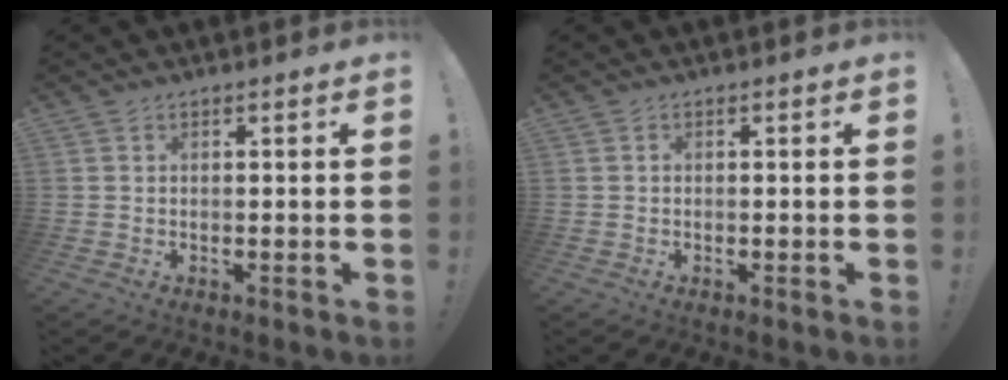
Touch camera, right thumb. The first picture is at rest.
{"total": 0.0}